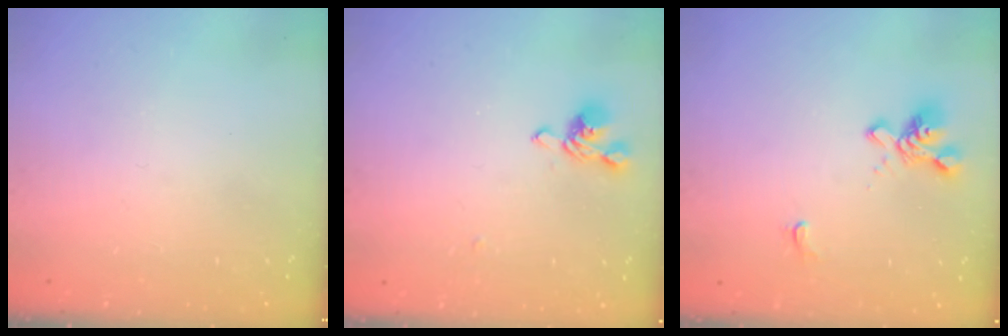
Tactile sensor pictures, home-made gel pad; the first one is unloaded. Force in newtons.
{"total": 4.1, "press": 4.1, "slide": 0.3}
{"total": 1.6, "press": 1.0, "slide": 1.2}